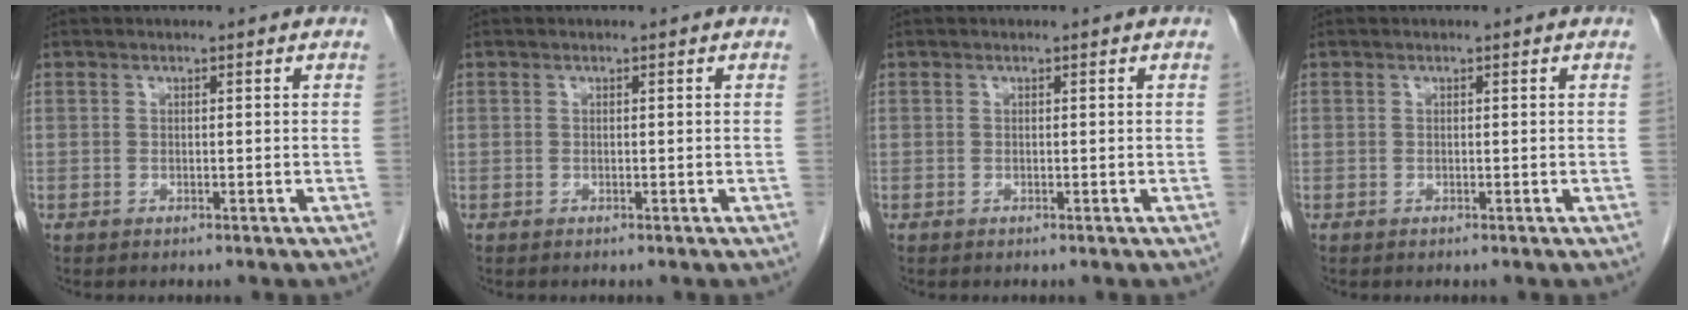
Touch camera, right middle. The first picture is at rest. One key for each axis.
{"total": 0.0}
{"total": 0.0}
{"total": 0.0}